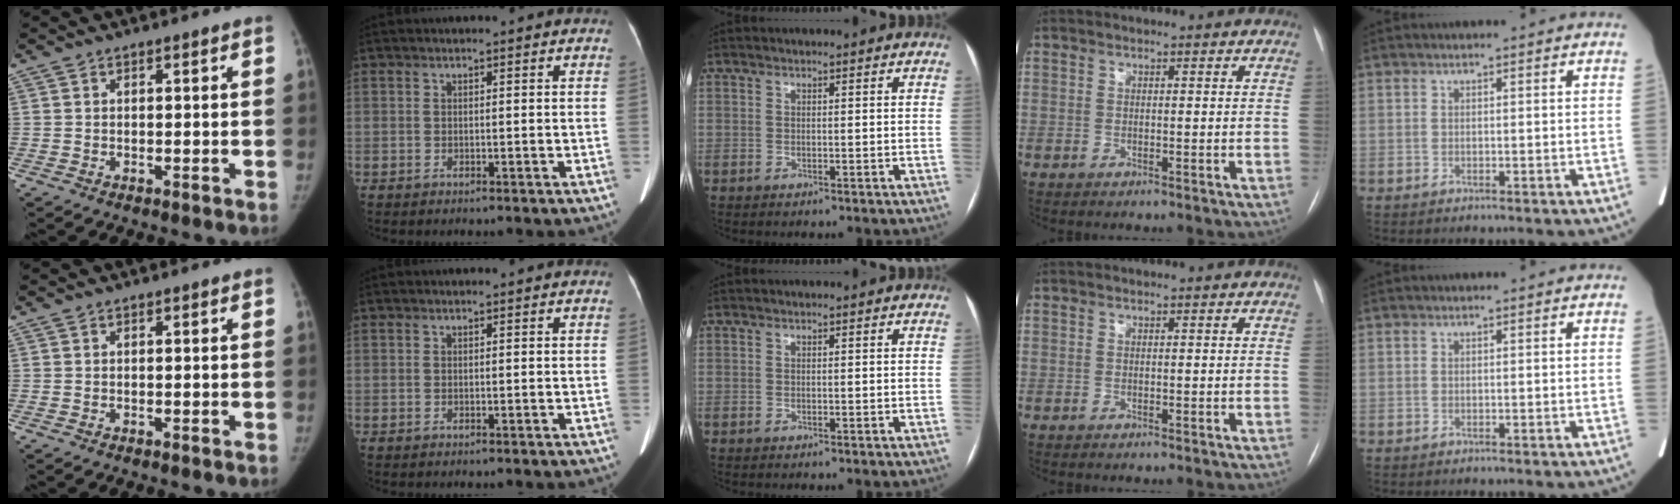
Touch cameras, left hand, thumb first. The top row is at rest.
{}